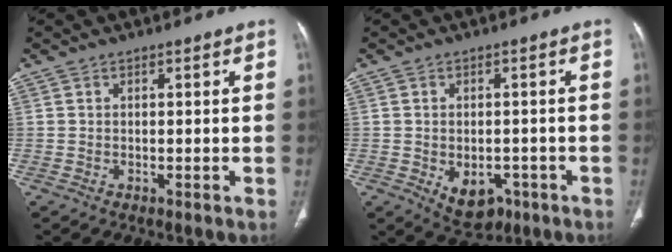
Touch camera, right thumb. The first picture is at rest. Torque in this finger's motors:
{"motor_torque": [-0.42, 0.30, -0.04, 0.01, 0.15]}